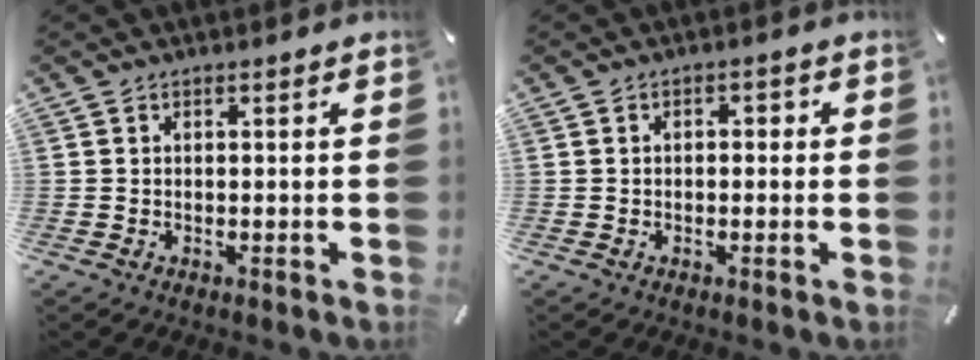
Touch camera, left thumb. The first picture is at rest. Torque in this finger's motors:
{"motor_torque": [0.02, 0.06, -0.15, -0.14, 0.00]}